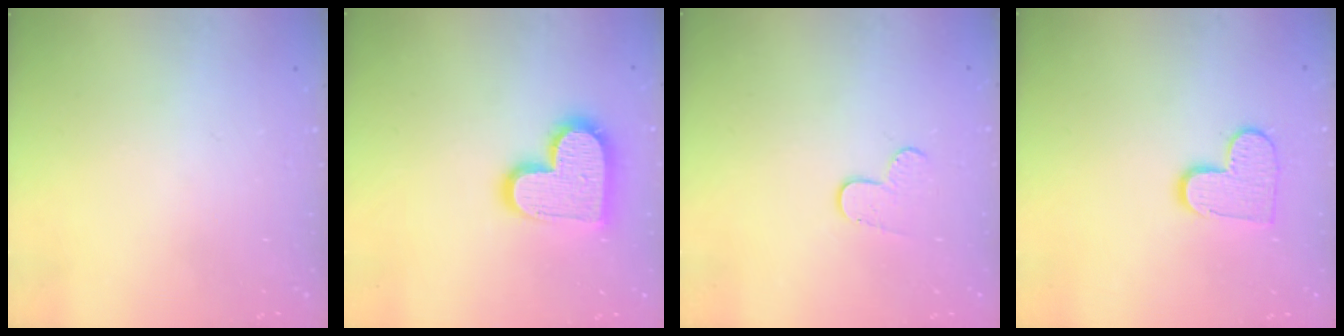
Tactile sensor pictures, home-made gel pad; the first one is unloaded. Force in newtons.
{"total": 16.2, "press": 16.1, "slide": 1.3}
{"total": 7.1, "press": 7.1, "slide": 0.6}
{"total": 10.0, "press": 10.0, "slide": 0.7}